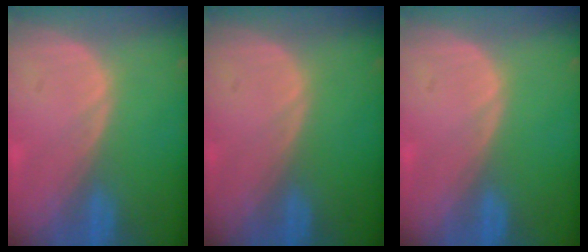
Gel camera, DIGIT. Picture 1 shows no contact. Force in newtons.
{"total": 0.0}
{"total": 0.0}